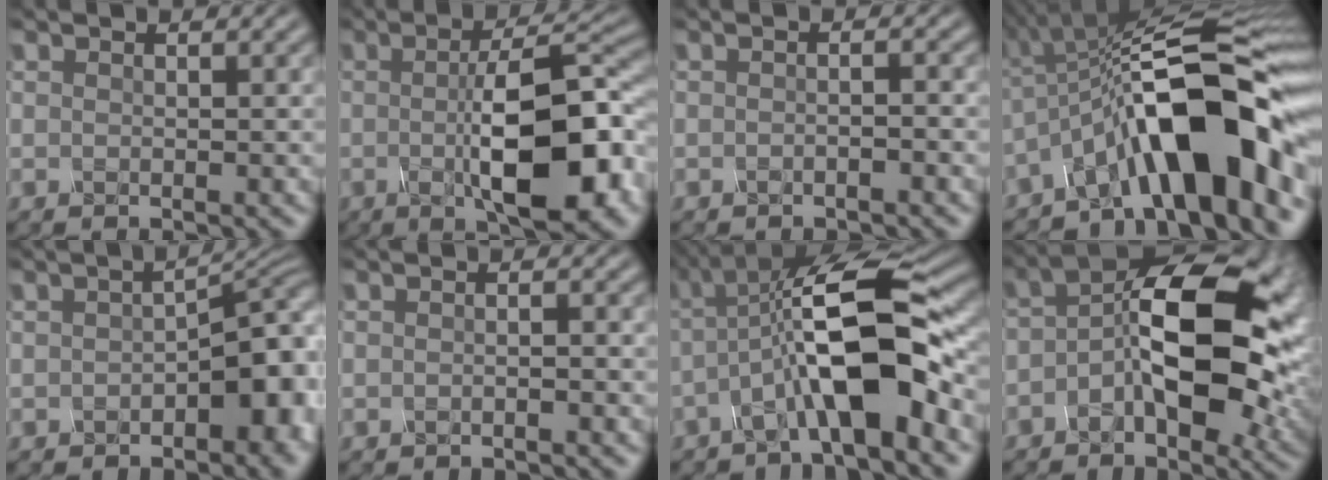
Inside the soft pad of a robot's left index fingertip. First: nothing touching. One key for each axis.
{"total": 11.8, "fx": -1.5, "fy": 3.8, "fz": 11.1, "tx": -0.164, "ty": -0.005, "tz": -0.024}
{"total": 1.1, "fx": -0.7, "fy": 0.2, "fz": 0.9, "tx": -0.017, "ty": -0.001, "tz": -0.015}
{"total": 13.4, "fx": -4.9, "fy": 4.0, "fz": 11.8, "tx": -0.160, "ty": 0.019, "tz": -0.088}
{"total": 6.0, "fx": -1.1, "fy": 3.1, "fz": 5.0, "tx": -0.050, "ty": 0.002, "tz": -0.017}
{"total": 0.8, "fx": -0.5, "fy": 0.1, "fz": 0.7, "tx": -0.013, "ty": -0.002, "tz": -0.012}
{"total": 10.4, "fx": -2.4, "fy": 2.7, "fz": 9.7, "tx": -0.163, "ty": 0.020, "tz": -0.049}
{"total": 12.1, "fx": -0.8, "fy": 5.7, "fz": 10.7, "tx": -0.160, "ty": 0.020, "tz": -0.025}